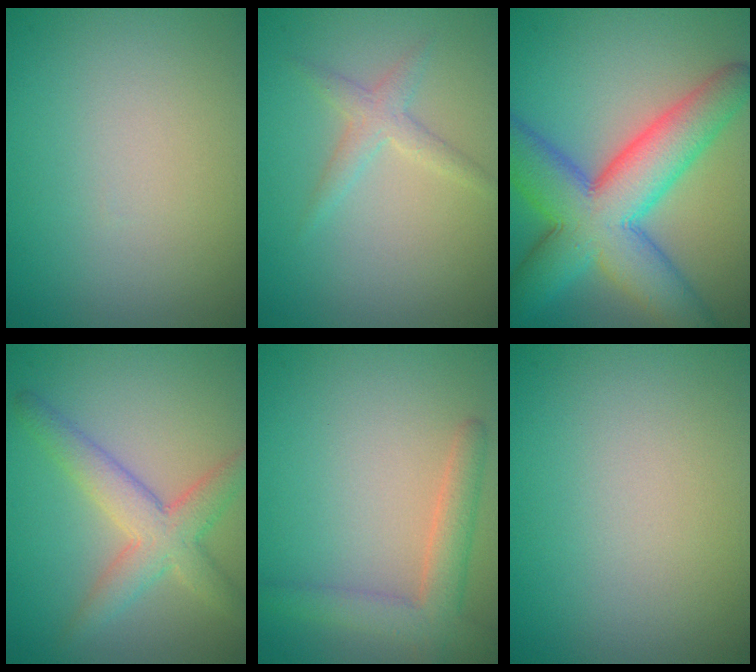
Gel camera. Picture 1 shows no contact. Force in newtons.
{"total": 1.9, "press": 1.9, "slide": 0.0}
{"total": 10.8, "press": 10.8, "slide": 0.2}
{"total": 4.4, "press": 4.3, "slide": 0.3}
{"total": 3.4, "press": 3.4, "slide": 0.4}
{"total": 0.0}